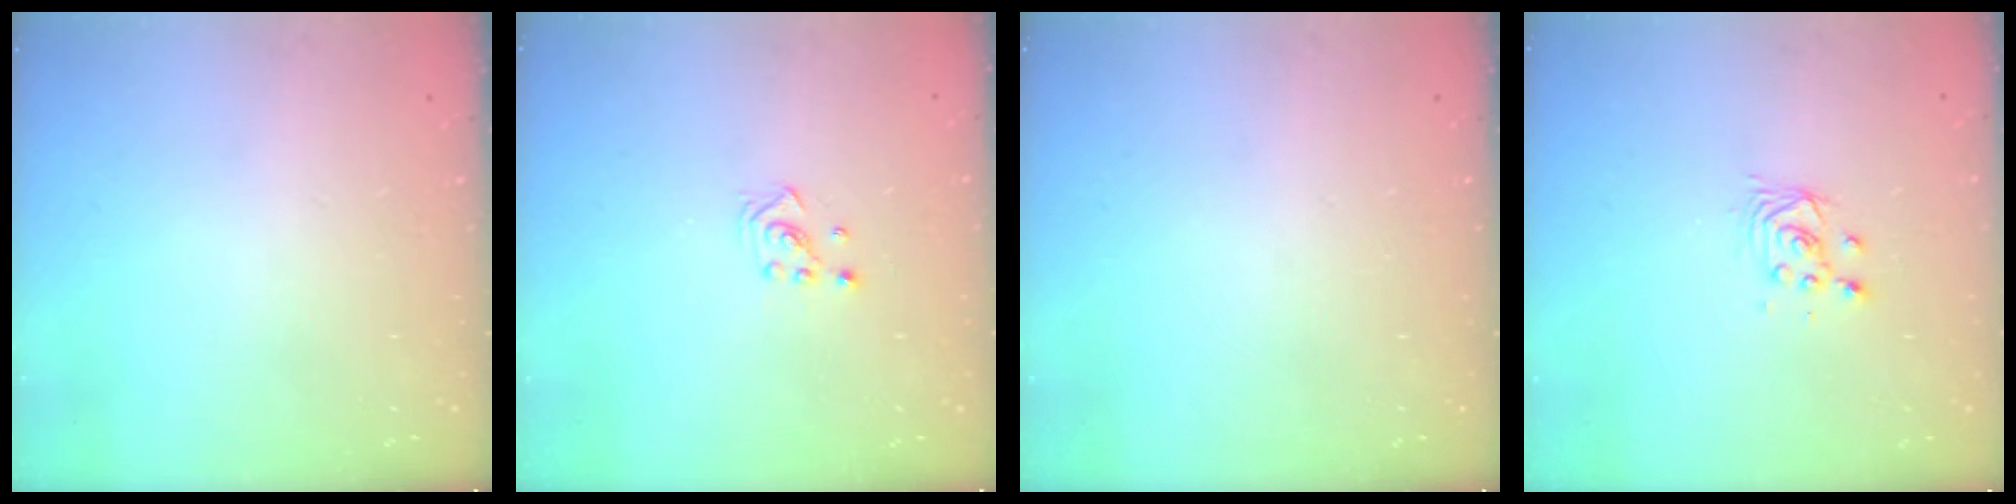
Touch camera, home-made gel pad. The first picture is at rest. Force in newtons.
{"total": 2.2, "press": 2.2, "slide": 0.2}
{"total": 0.0}
{"total": 2.7, "press": 2.7, "slide": 0.1}